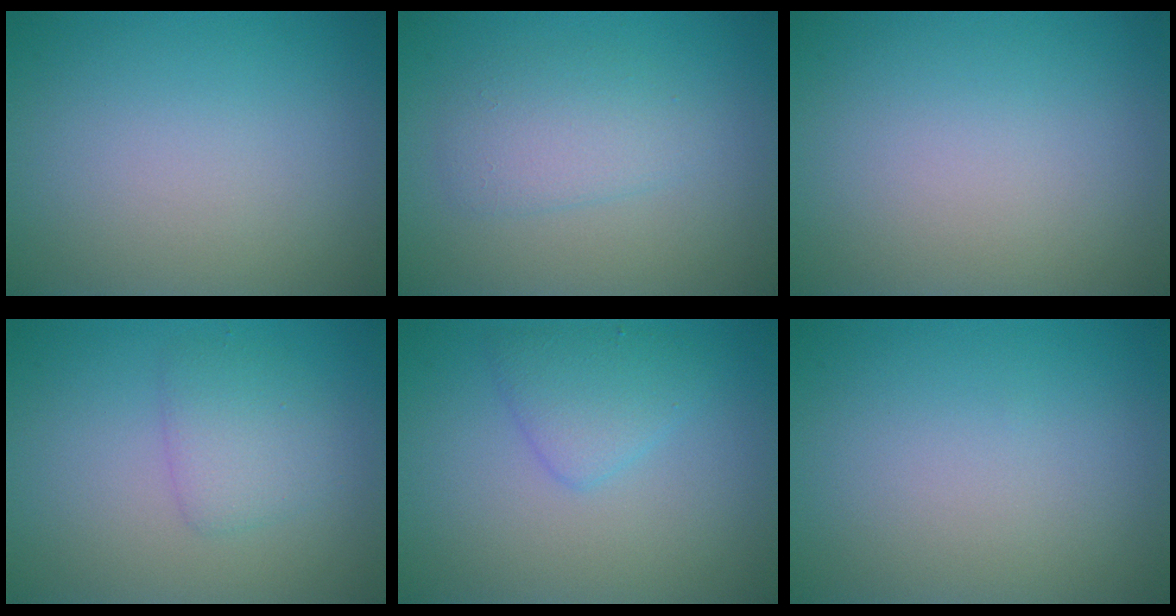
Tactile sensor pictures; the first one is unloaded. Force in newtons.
{"total": 2.5, "press": 2.5, "slide": 0.1}
{"total": 0.0}
{"total": 2.3, "press": 2.3, "slide": 0.1}
{"total": 2.5, "press": 2.5, "slide": 0.1}
{"total": 0.0}